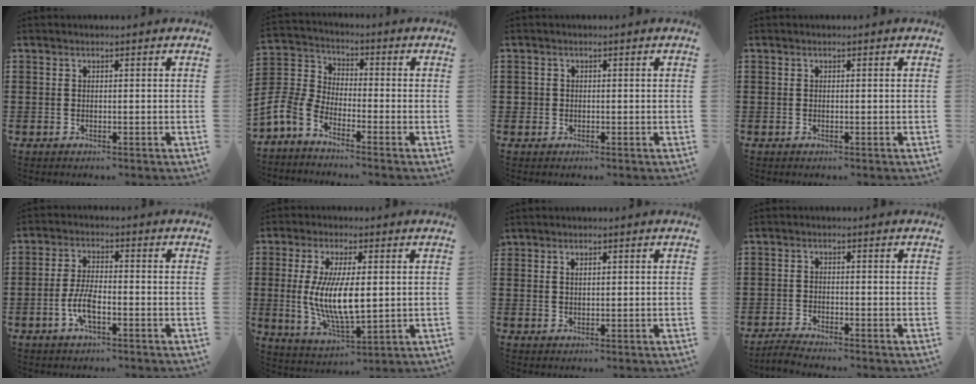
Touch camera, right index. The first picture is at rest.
{"total": 5.2, "force": [-4.7, 1.6, 1.6], "torque": [-0.076, -0.017, -0.105]}
{"total": 0.9, "force": [-0.2, 0.9, 0.2], "torque": [-0.005, 0.004, -0.005]}
{"total": 0.0}
{"total": 5.3, "force": [-1.9, 1.9, 4.6], "torque": [-0.113, -0.005, -0.044]}
{"total": 9.9, "force": [0.6, 3.6, 9.2], "torque": [-0.196, -0.006, 0.007]}
{"total": 1.3, "force": [1.0, 0.6, 0.5], "torque": [-0.010, 0.003, 0.019]}
{"total": 2.0, "force": [-2.0, -0.1, 0.3], "torque": [-0.006, 0.002, -0.040]}